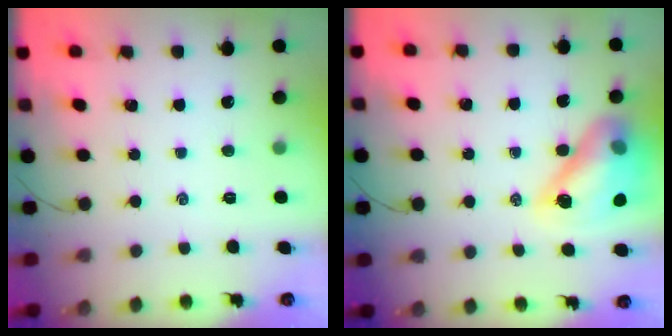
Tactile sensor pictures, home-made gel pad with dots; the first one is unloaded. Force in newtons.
{"total": 16.0, "press": 15.4, "slide": 4.3}